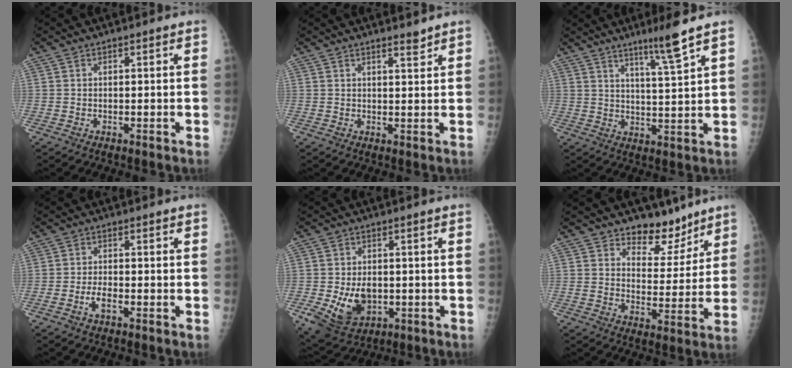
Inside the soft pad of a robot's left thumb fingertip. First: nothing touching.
{"total": 2.0, "force": [1.8, 0.2, 0.9], "torque": [-0.011, -0.016, 0.028]}
{"total": 7.5, "force": [5.1, -0.7, 5.4], "torque": [-0.093, -0.038, 0.090]}
{"total": 2.6, "force": [-1.4, 1.0, 1.9], "torque": [-0.042, 0.009, -0.028]}
{"total": 9.5, "force": [-1.9, 6.8, 6.4], "torque": [-0.100, -0.002, -0.014]}
{"total": 8.1, "force": [6.8, 4.2, 1.6], "torque": [0.022, -0.048, 0.111]}